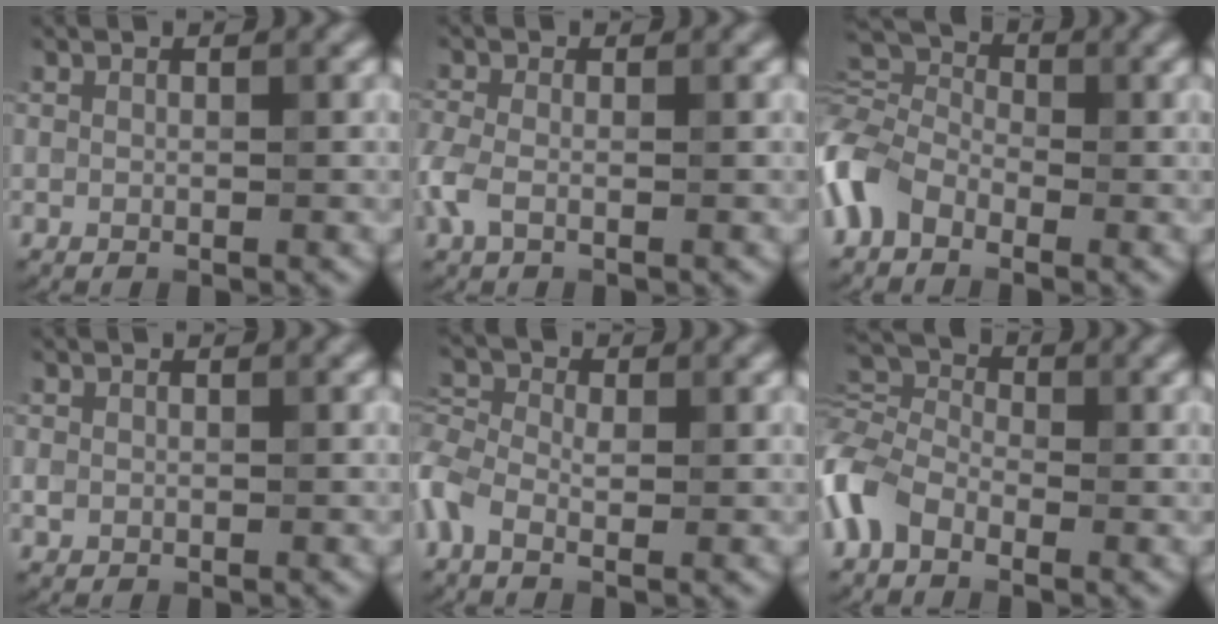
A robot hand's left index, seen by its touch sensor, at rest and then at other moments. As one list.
[{"total": 2.4, "force": [-0.9, 1.4, 1.8], "torque": [-0.050, 0.002, -0.028]}, {"total": 5.3, "force": [-1.7, 3.7, 3.4], "torque": [-0.075, 0.012, -0.061]}, {"total": 0.8, "force": [-0.1, 0.7, 0.2], "torque": [-0.002, -0.004, -0.003]}, {"total": 3.5, "force": [-1.0, 2.1, 2.6], "torque": [-0.059, 0.009, -0.040]}, {"total": 5.1, "force": [-2.2, 3.4, 3.2], "torque": [-0.072, 0.011, -0.070]}]